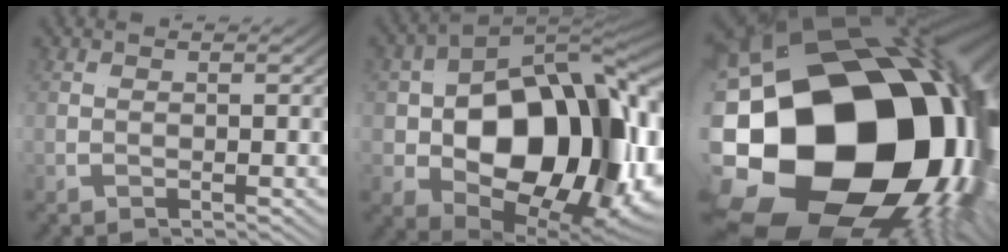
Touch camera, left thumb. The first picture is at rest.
{"total": 21.4, "force": [-2.4, 12.0, 17.5], "torque": [-0.299, -0.023, -0.027]}
{"total": 39.3, "force": [-3.8, 23.6, 31.2], "torque": [-0.498, -0.071, -0.028]}